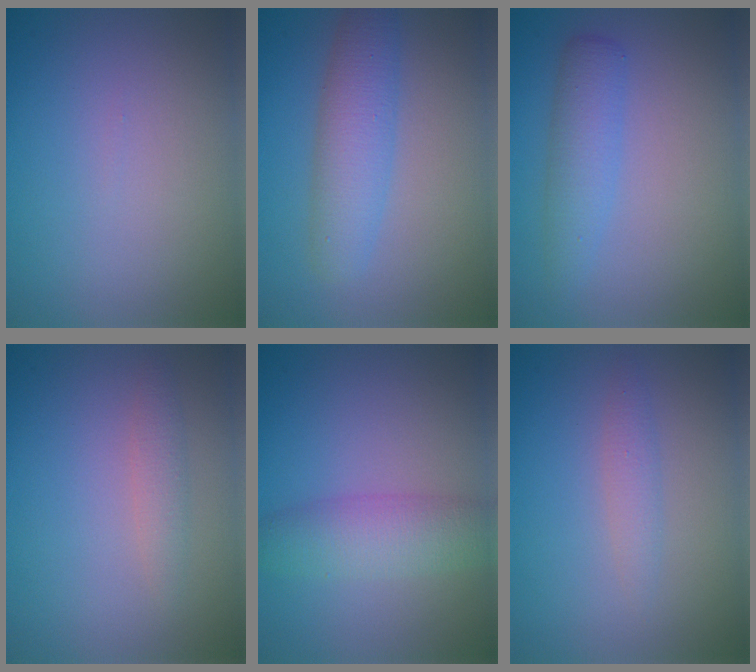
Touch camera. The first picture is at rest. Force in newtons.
{"total": 4.1, "press": 4.1, "slide": 0.1}
{"total": 2.9, "press": 2.9, "slide": 0.1}
{"total": 1.4, "press": 1.4, "slide": 0.1}
{"total": 4.3, "press": 4.3, "slide": 0.0}
{"total": 1.3, "press": 1.3, "slide": 0.1}